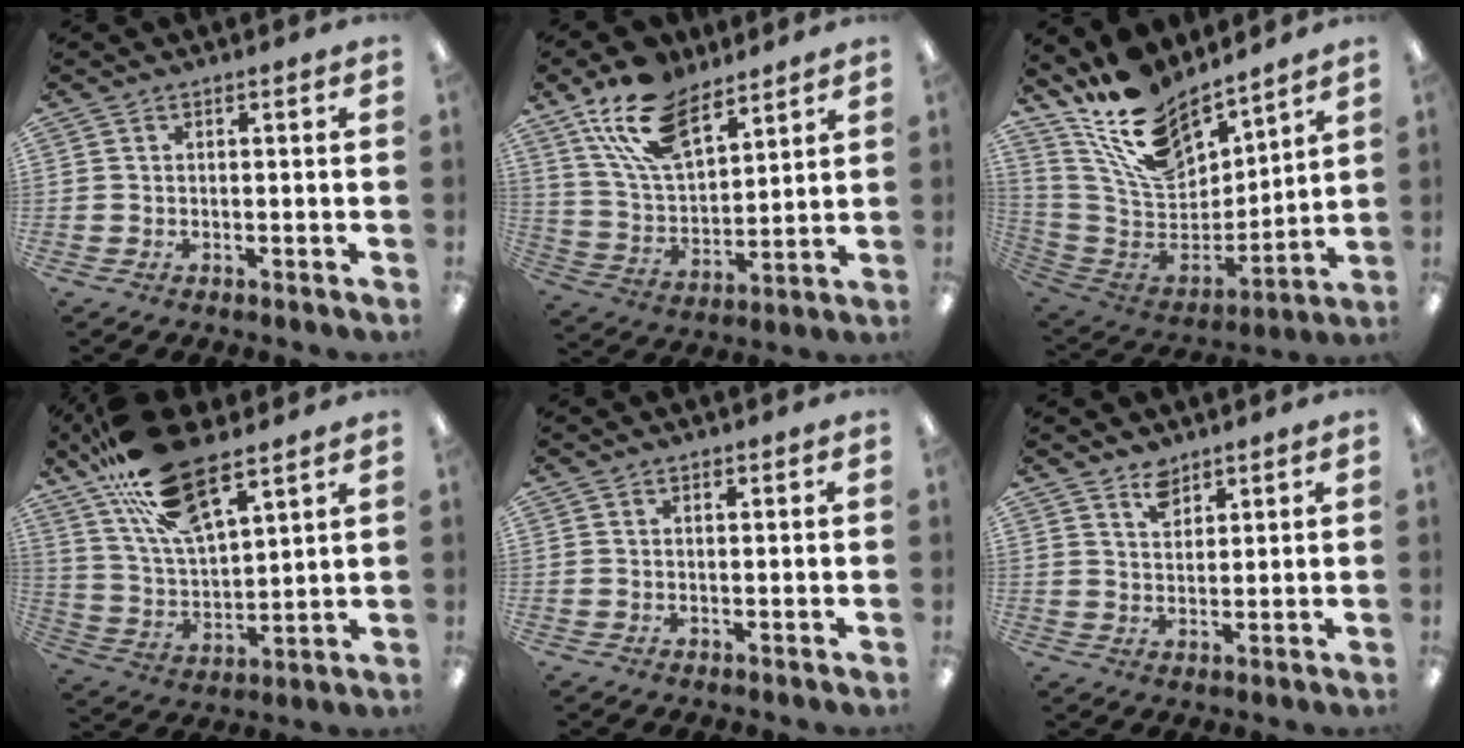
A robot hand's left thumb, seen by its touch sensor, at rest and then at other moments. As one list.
[{"total": 17.8, "force": [12.2, 8.6, 9.7], "torque": [-0.188, -0.048, 0.223]}, {"total": 18.2, "force": [14.6, 7.7, 7.8], "torque": [-0.175, -0.094, 0.268]}, {"total": 20.6, "force": [14.2, 7.6, 12.8], "torque": [-0.241, -0.062, 0.252]}, {"total": 0.8, "force": [0.6, 0.4, 0.2], "torque": [-0.005, 0.001, 0.011]}, {"total": 4.9, "force": [3.9, 2.6, 1.4], "torque": [-0.014, -0.020, 0.071]}]